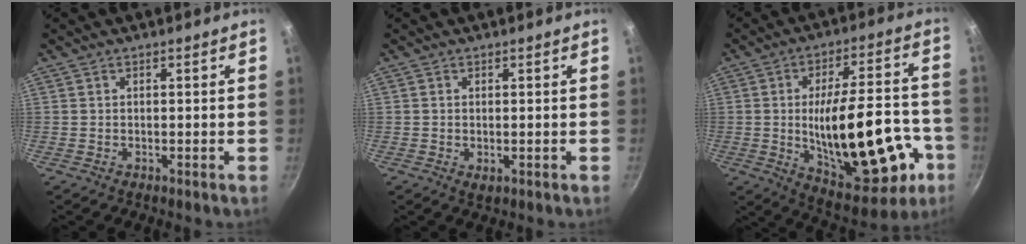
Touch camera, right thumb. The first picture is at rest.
{"total": 1.4, "force": [-0.1, 0.8, 1.2], "torque": [-0.019, -0.004, -0.001]}
{"total": 27.0, "force": [-6.4, 11.9, 23.4], "torque": [-0.313, 0.028, -0.069]}